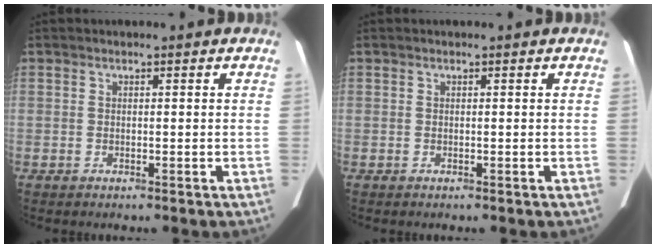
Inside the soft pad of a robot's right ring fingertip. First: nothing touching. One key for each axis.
{"total": 0.0}